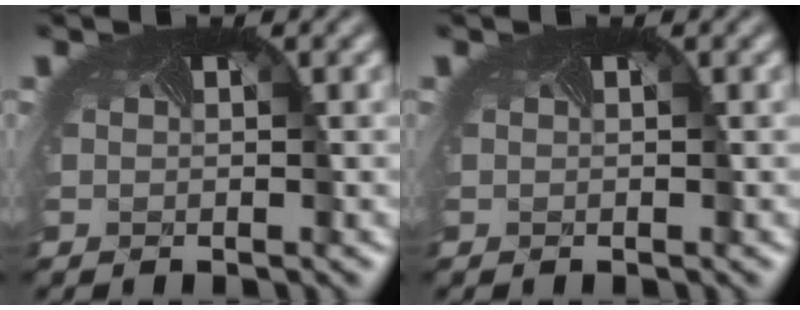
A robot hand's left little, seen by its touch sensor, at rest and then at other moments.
{"total": 0.0}